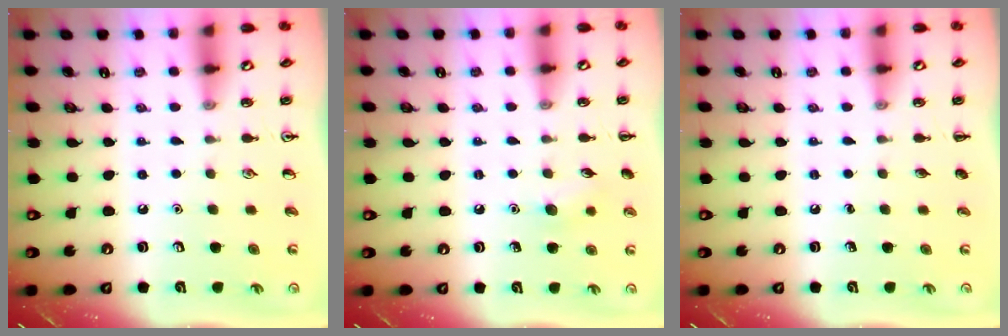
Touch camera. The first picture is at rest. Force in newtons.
{"total": 6.3, "press": 6.1, "slide": 1.6}
{"total": 0.0}